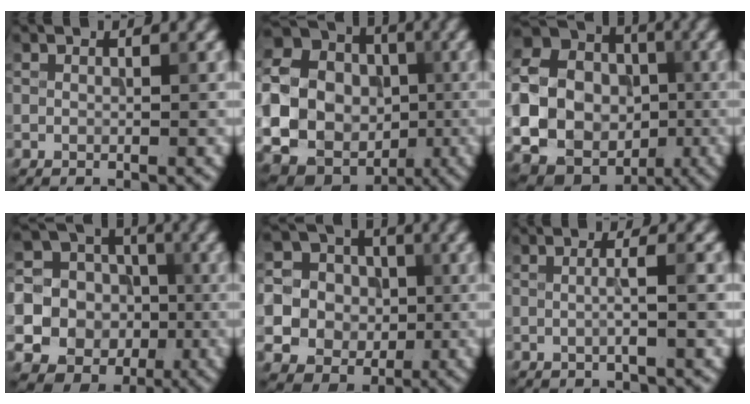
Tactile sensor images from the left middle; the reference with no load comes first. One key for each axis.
{"total": 24.7, "fx": -2.3, "fy": 23.4, "fz": 7.5, "tx": -0.175, "ty": -0.012, "tz": -0.082}
{"total": 20.0, "fx": -2.5, "fy": 18.6, "fz": 7.1, "tx": -0.177, "ty": -0.002, "tz": -0.077}
{"total": 19.0, "fx": -3.8, "fy": 18.0, "fz": 4.7, "tx": -0.148, "ty": -0.002, "tz": -0.085}
{"total": 9.8, "fx": -0.9, "fy": 9.3, "fz": 3.1, "tx": -0.090, "ty": 0.014, "tz": -0.036}
{"total": 2.6, "fx": 0.0, "fy": 0.5, "fz": 2.5, "tx": -0.035, "ty": 0.003, "tz": -0.006}